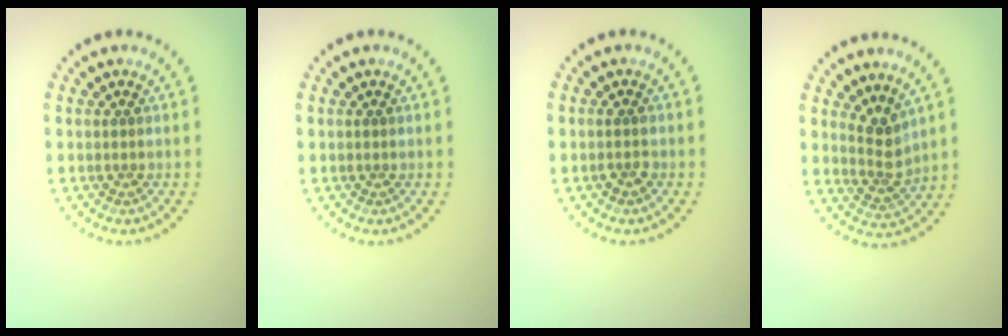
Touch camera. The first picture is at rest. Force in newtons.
{"total": 0.0}
{"total": 1.3, "press": 1.3, "slide": 0.1}
{"total": 2.6, "press": 2.0, "slide": 1.8}